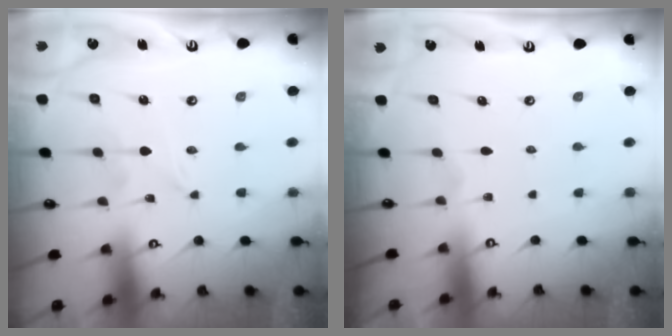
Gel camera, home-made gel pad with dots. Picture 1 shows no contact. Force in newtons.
{"total": 0.0}